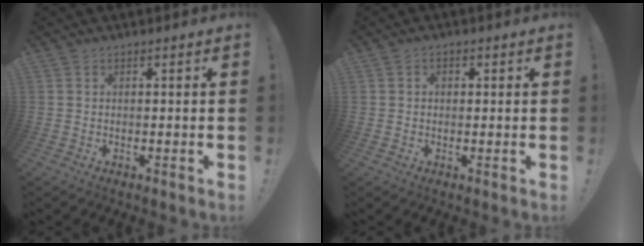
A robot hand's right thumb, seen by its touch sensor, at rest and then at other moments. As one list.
[{"total": 1.7, "force": [-0.1, 1.5, 0.8], "torque": [-0.013, 0.005, -0.003]}]